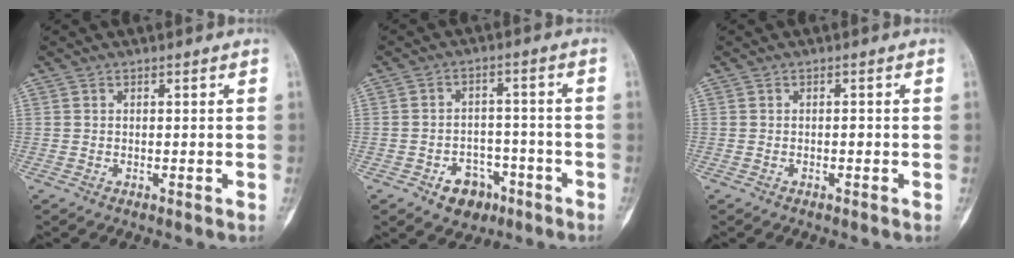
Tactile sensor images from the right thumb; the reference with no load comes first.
{"total": 7.1, "force": [-3.9, 5.1, 2.9], "torque": [-0.012, 0.036, -0.052]}
{"total": 0.6, "force": [-0.2, 0.3, 0.5], "torque": [-0.004, 0.001, -0.005]}